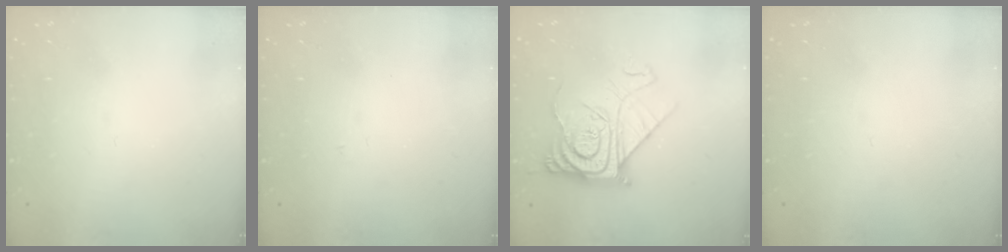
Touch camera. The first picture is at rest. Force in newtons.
{"total": 2.7, "press": 2.7, "slide": 0.3}
{"total": 15.1, "press": 15.0, "slide": 1.4}
{"total": 0.0}